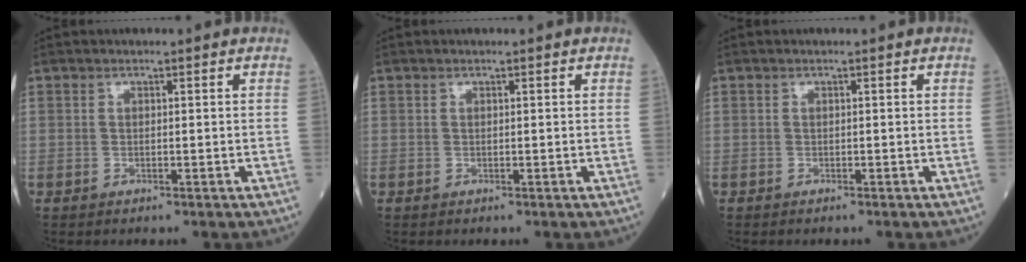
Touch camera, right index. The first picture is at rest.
{"total": 0.0}
{"total": 0.0}